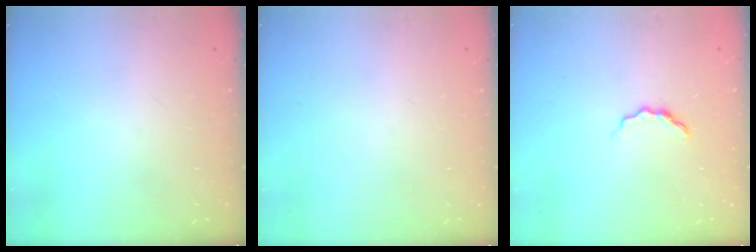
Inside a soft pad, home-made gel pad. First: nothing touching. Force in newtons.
{"total": 0.0}
{"total": 5.6, "press": 5.5, "slide": 0.7}